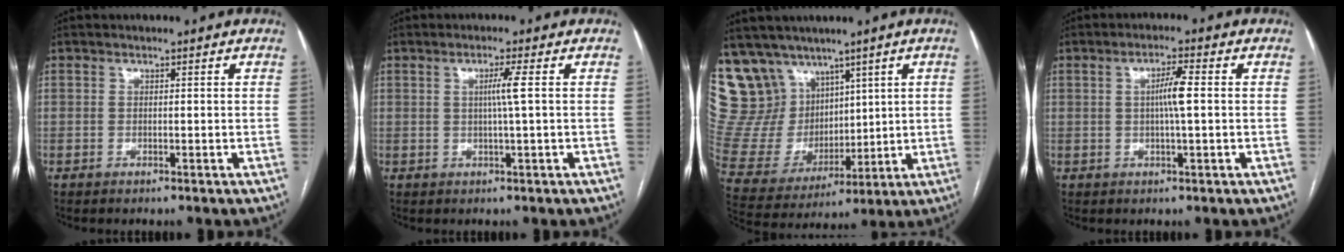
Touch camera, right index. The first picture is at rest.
{"total": 2.8, "force": [0.4, -0.8, 2.7], "torque": [-0.049, -0.002, 0.006]}
{"total": 18.0, "force": [11.4, 12.6, 5.8], "torque": [-0.143, 0.054, 0.242]}
{"total": 3.9, "force": [0.2, 0.1, 3.9], "torque": [-0.072, 0.002, 0.003]}